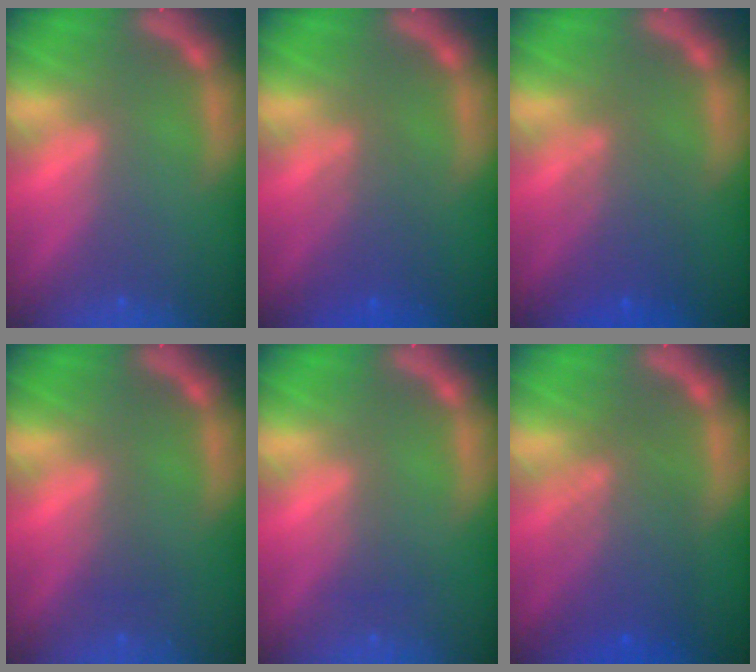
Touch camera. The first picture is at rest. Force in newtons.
{"total": 3.6}
{"total": 4.1}
{"total": 1.0}
{"total": 1.5}
{"total": 6.1}